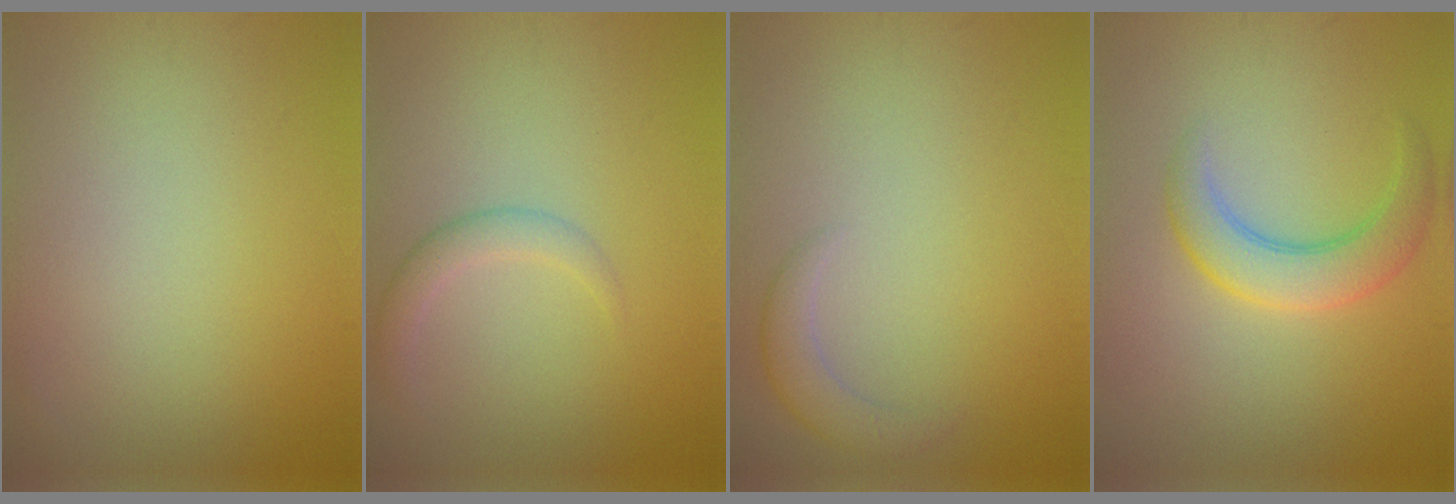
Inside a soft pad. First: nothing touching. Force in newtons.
{"total": 1.8, "press": 1.8, "slide": 0.1}
{"total": 2.0, "press": 2.0, "slide": 0.2}
{"total": 4.0, "press": 4.0, "slide": 0.0}